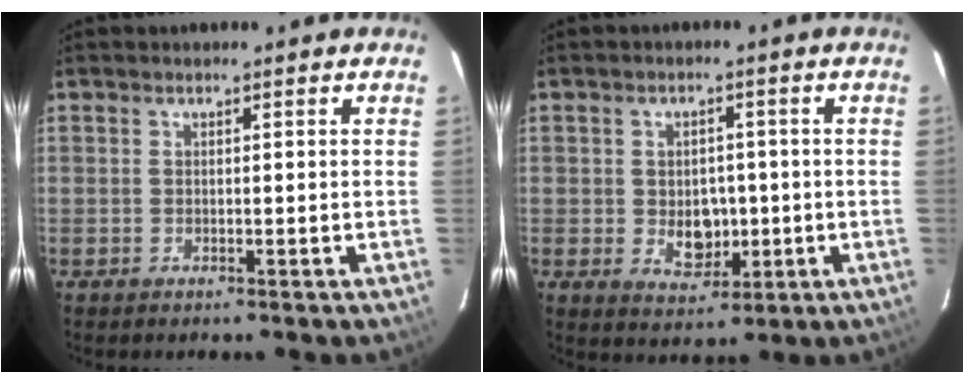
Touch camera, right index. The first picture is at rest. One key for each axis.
{"total": 6.3, "fx": -0.9, "fy": 4.8, "fz": 4.0, "tx": -0.070, "ty": -0.002, "tz": -0.001}